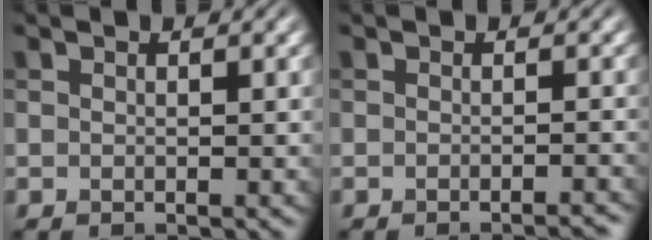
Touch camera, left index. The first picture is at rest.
{"total": 1.9, "force": [-1.4, 0.4, 1.3], "torque": [-0.003, 0.003, -0.024]}